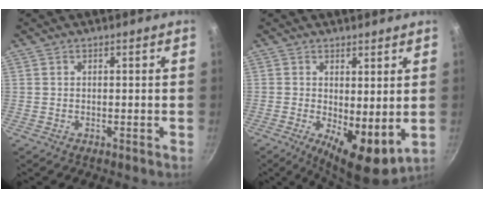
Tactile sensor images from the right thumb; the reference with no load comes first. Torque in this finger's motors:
{"motor_torque": [-0.11, 0.66, 1.07, -0.11, 0.07]}